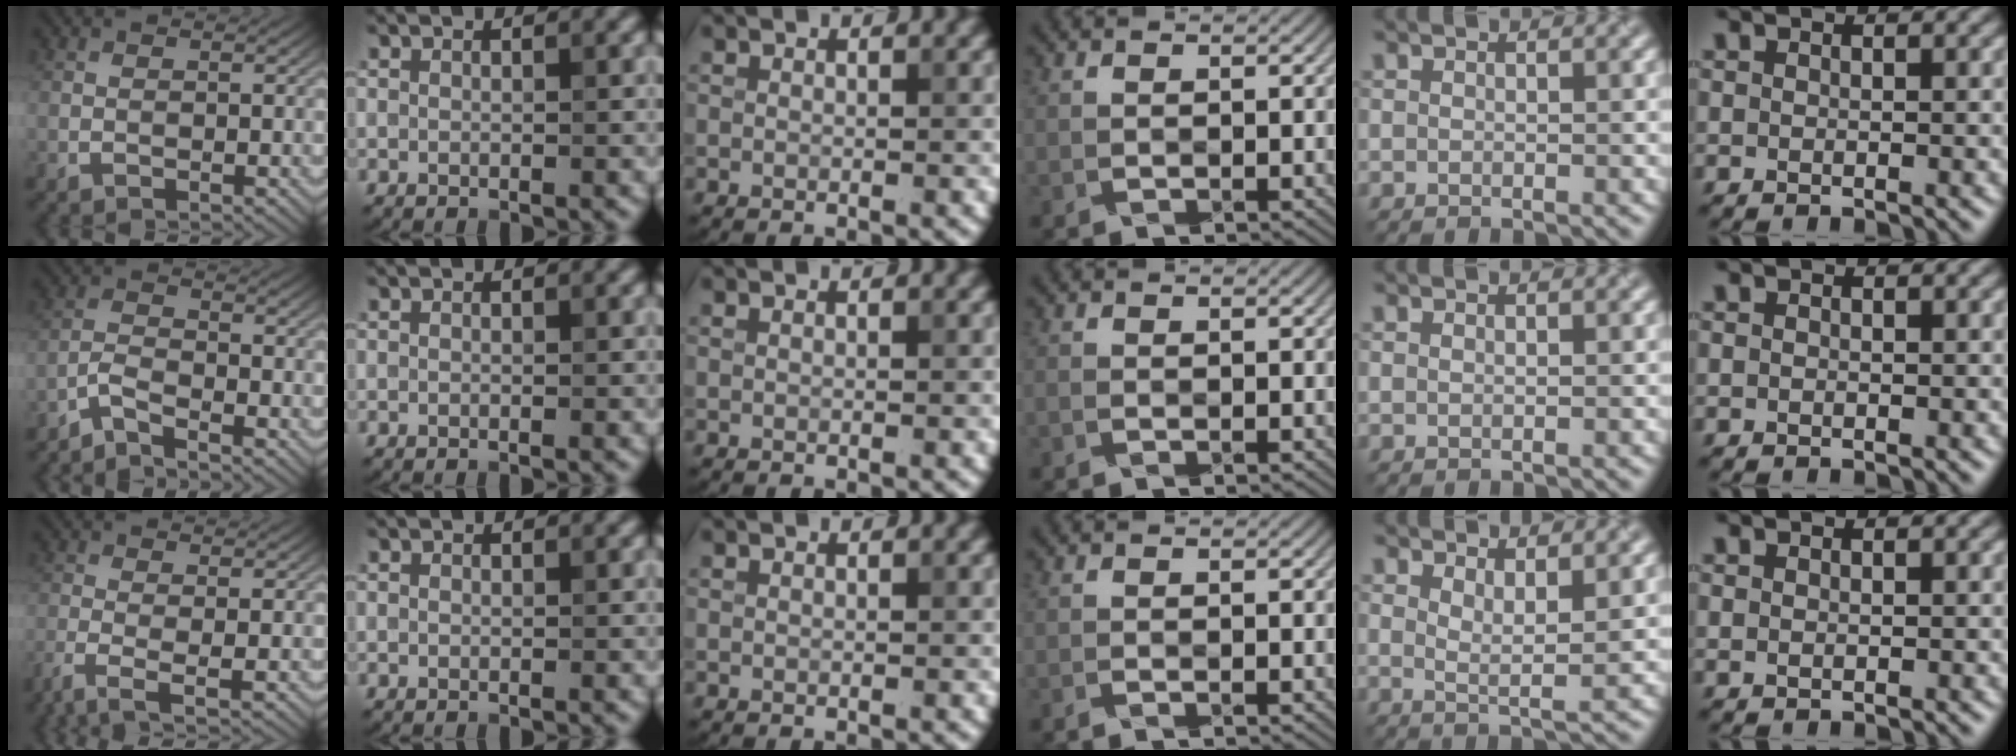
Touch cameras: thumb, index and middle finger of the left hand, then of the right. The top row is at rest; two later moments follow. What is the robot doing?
{"motion": "wrap", "object": "cellophane"}